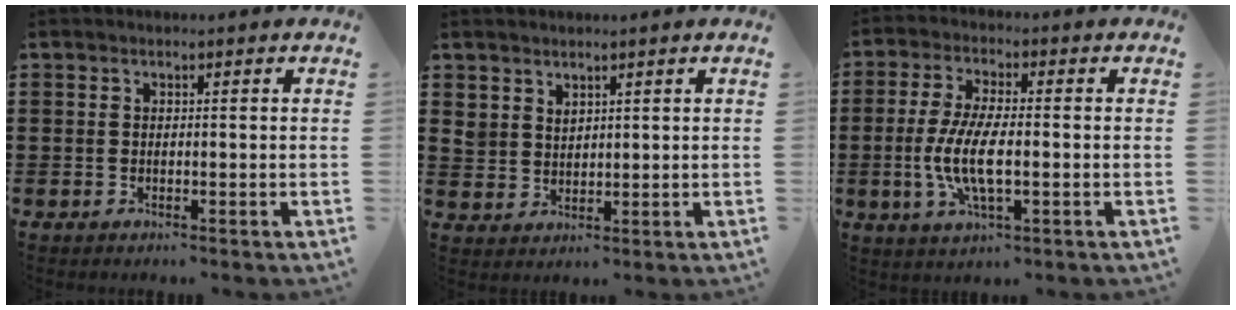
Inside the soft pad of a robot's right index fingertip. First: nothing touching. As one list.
[{"total": 3.1, "force": [2.5, 1.7, 0.0], "torque": [-0.010, 0.003, 0.050]}, {"total": 8.0, "force": [-1.6, 2.6, 7.4], "torque": [-0.167, -0.011, -0.038]}]